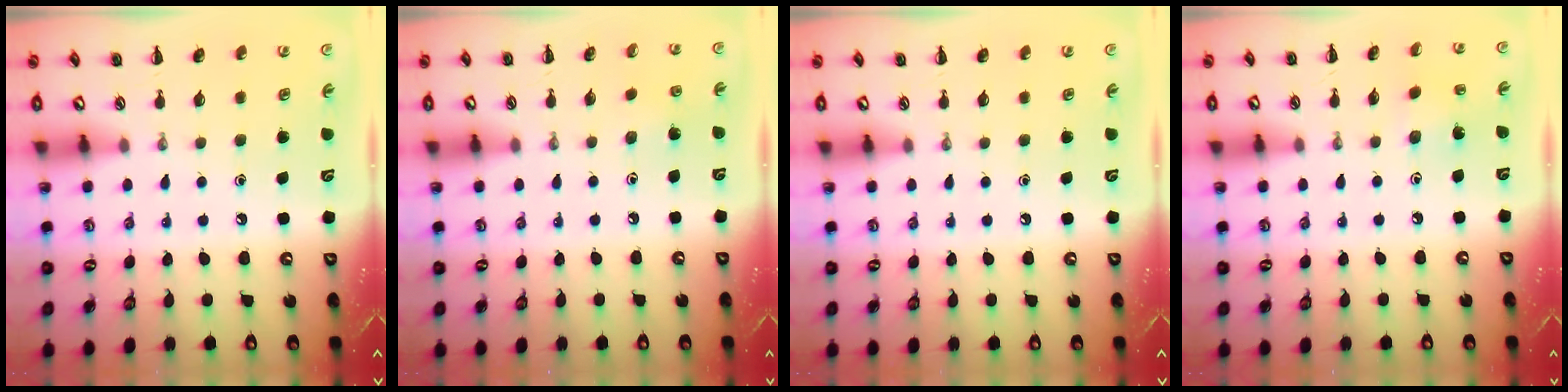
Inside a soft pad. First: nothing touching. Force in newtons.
{"total": 1.7, "press": 1.5, "slide": 0.7}
{"total": 0.0}
{"total": 2.5, "press": 2.4, "slide": 0.8}